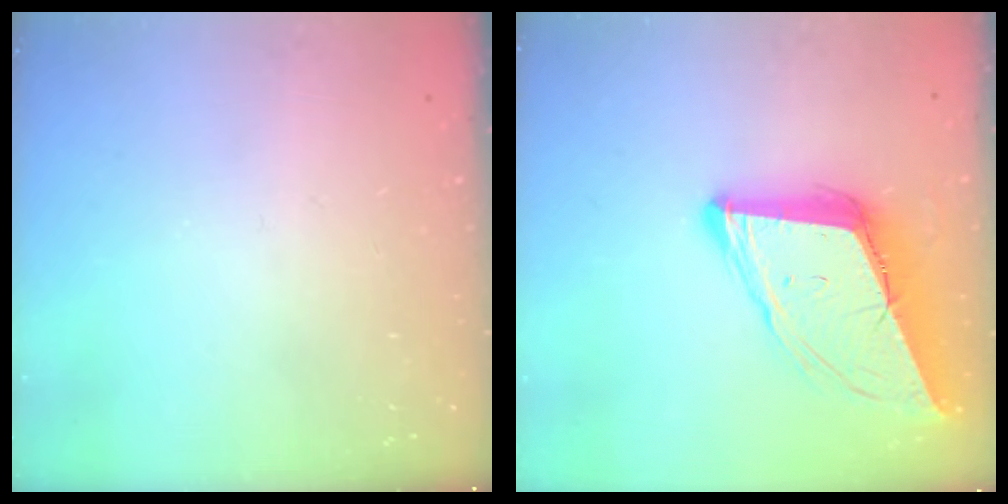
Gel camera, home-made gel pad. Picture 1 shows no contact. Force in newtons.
{"total": 15.3, "press": 14.8, "slide": 4.1}